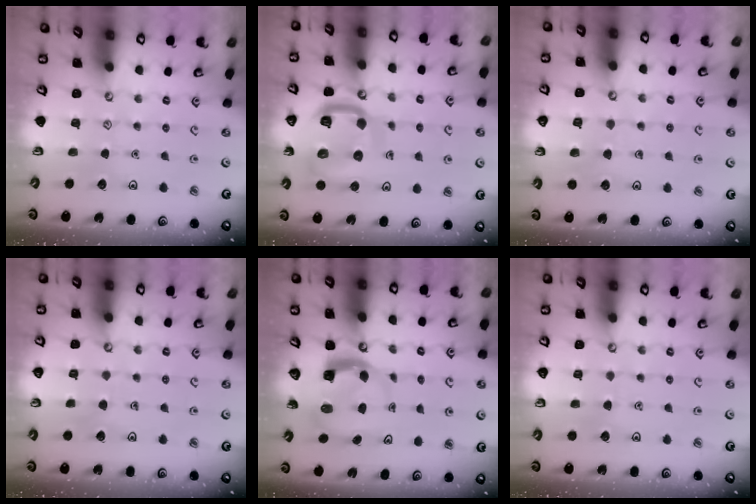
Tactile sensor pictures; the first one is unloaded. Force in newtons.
{"total": 13.4, "press": 13.4, "slide": 1.5}
{"total": 6.1, "press": 6.1, "slide": 0.4}
{"total": 1.8, "press": 1.8, "slide": 0.0}
{"total": 5.2, "press": 5.1, "slide": 0.7}
{"total": 1.4, "press": 1.4, "slide": 0.1}